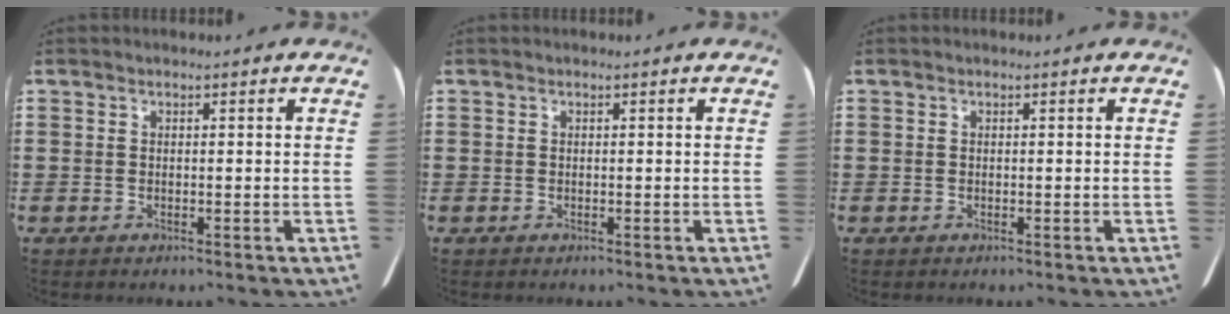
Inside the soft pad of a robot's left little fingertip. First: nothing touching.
{"total": 0.0}
{"total": 0.0}